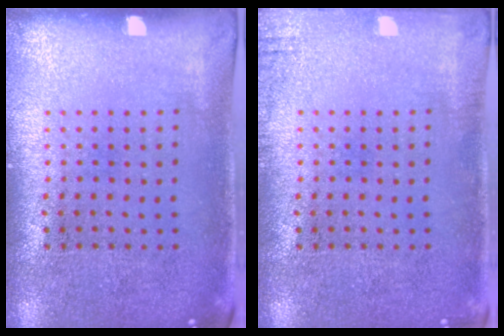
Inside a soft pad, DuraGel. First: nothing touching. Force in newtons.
{"total": 1.3, "press": 1.3, "slide": 0.1}